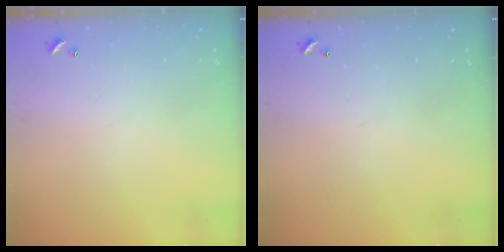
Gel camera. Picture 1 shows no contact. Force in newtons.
{"total": 0.0}